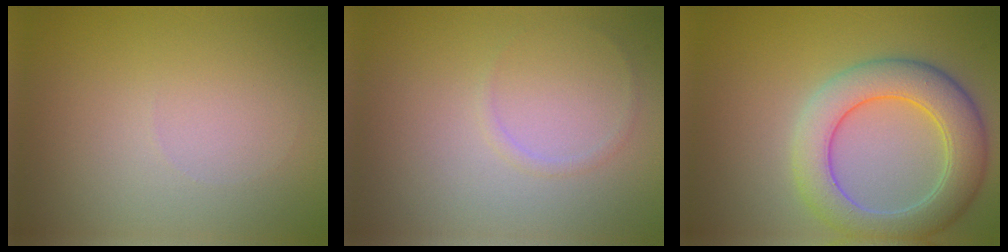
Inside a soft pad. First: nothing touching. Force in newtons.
{"total": 0.5, "press": 0.5, "slide": 0.1}
{"total": 6.6, "press": 6.6, "slide": 0.4}